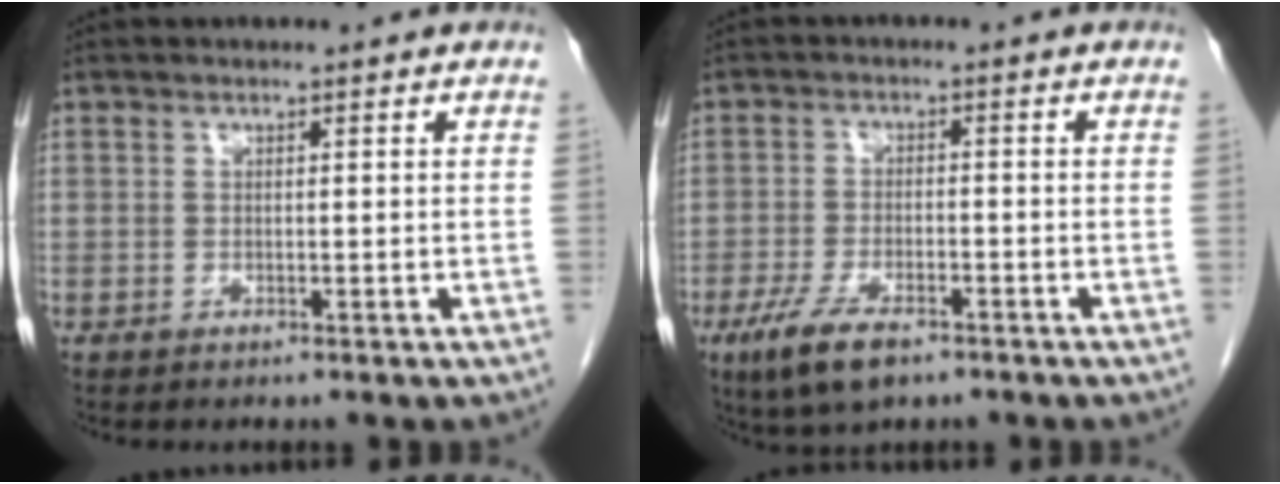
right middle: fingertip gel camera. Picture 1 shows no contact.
{"total": 7.2, "force": [-4.5, 2.5, 5.1], "torque": [-0.103, -0.013, -0.076]}